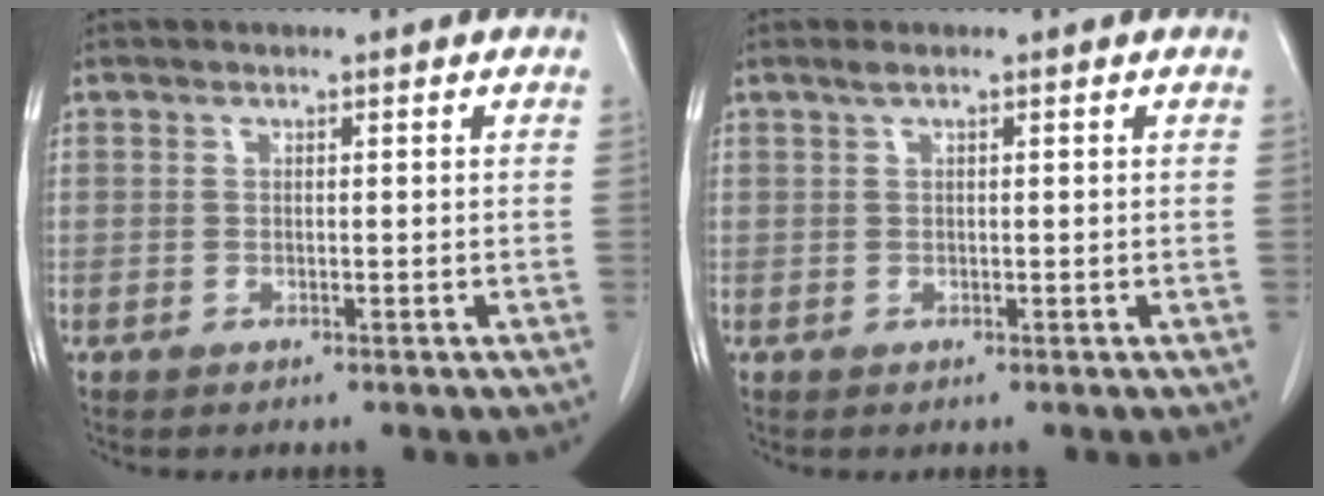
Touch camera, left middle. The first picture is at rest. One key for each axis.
{"total": 0.9, "fx": 0.6, "fy": 0.0, "fz": 0.7, "tx": -0.018, "ty": 0.011, "tz": 0.012}